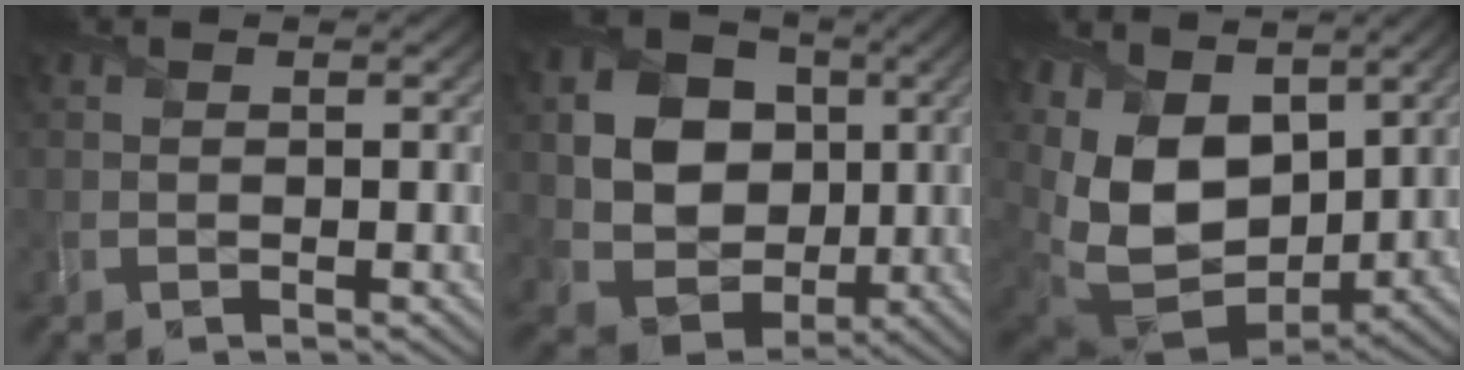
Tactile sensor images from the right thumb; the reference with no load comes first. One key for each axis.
{"total": 14.0, "fx": 1.7, "fy": 11.9, "fz": 7.1, "tx": -0.188, "ty": 0.005, "tz": 0.038}
{"total": 14.6, "fx": 3.6, "fy": 9.9, "fz": 10.1, "tx": -0.254, "ty": -0.014, "tz": 0.085}